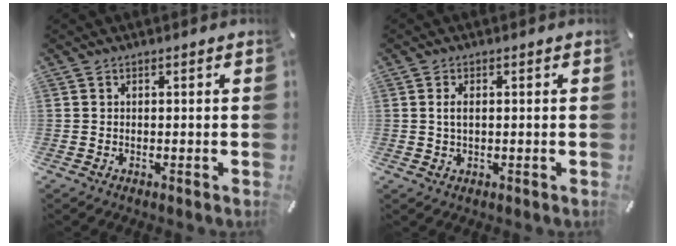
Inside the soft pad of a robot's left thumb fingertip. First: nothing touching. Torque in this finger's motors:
{"motor_torque": [0.04, -0.04, 0.07, -0.07, -0.01]}